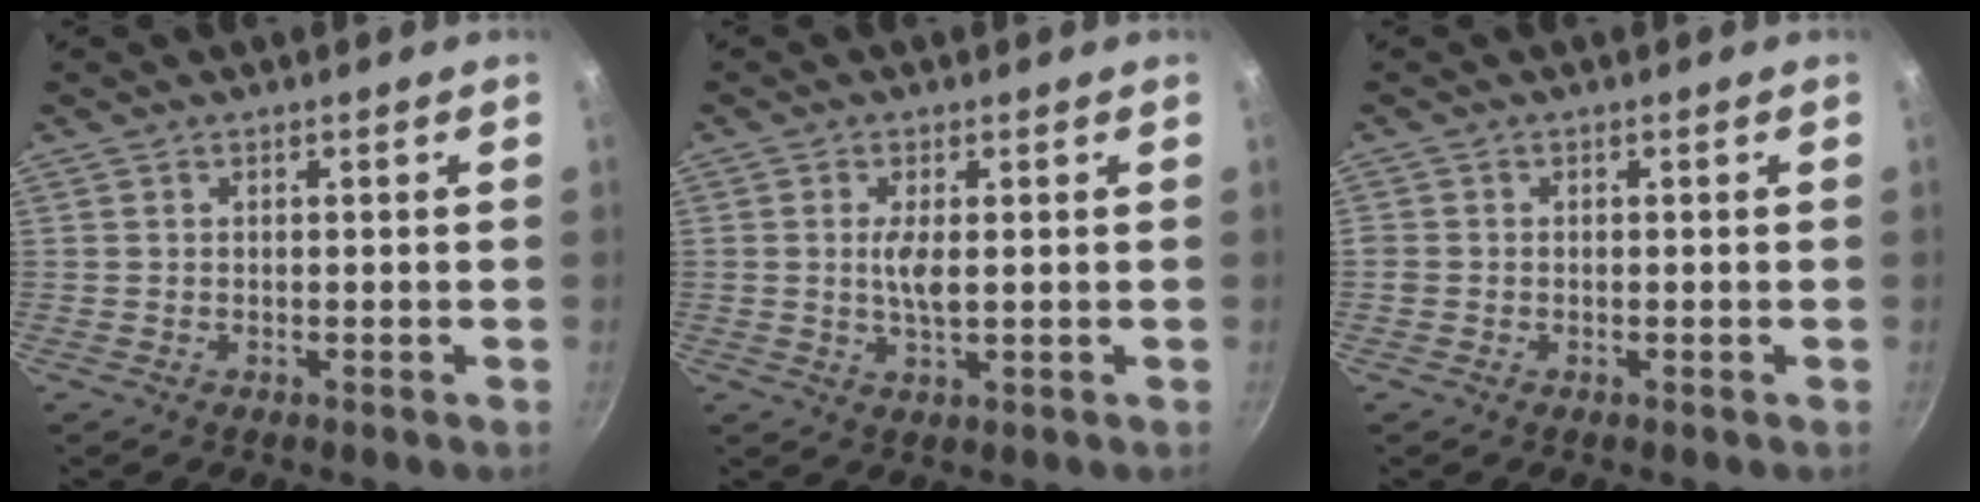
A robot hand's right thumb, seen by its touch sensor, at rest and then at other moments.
{"total": 3.8, "force": [0.5, 1.3, 3.6], "torque": [-0.074, -0.003, 0.009]}
{"total": 0.9, "force": [-0.3, 0.8, 0.3], "torque": [-0.005, 0.001, -0.007]}